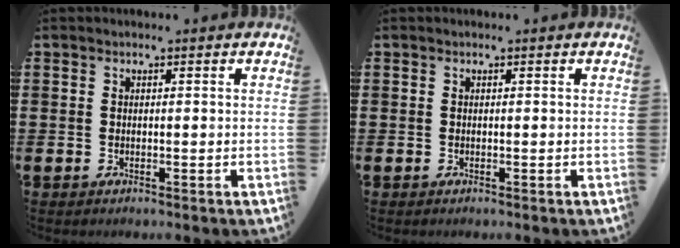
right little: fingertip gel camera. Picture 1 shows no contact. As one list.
[{"total": 0.0}]